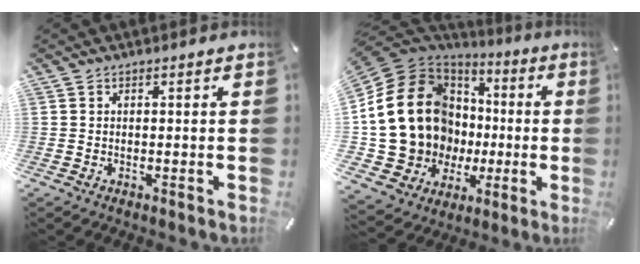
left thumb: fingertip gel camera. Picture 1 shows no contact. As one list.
[{"total": 21.5, "force": [0.3, 18.5, 11.1], "torque": [-0.257, -0.027, 0.042]}]